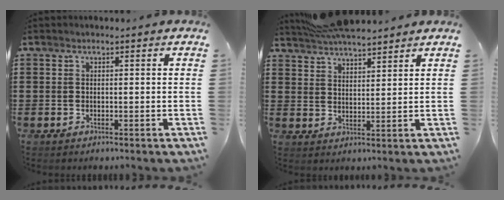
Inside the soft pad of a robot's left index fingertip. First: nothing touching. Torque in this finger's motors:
{"motor_torque": [0.45, -0.39, 0.68, 0.17]}